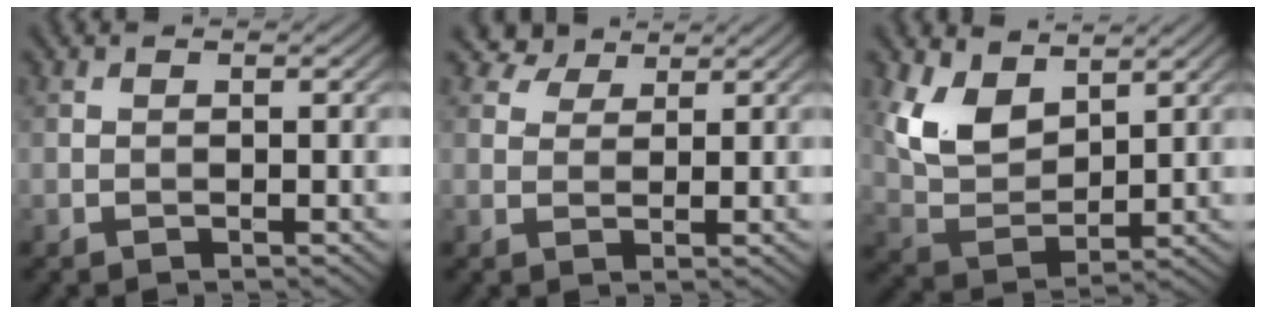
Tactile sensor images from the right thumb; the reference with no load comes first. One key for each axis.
{"total": 3.2, "fx": 2.5, "fy": 1.7, "fz": 1.2, "tx": -0.030, "ty": 0.006, "tz": 0.050}
{"total": 8.2, "fx": 4.5, "fy": 4.5, "fz": 5.2, "tx": -0.123, "ty": -0.004, "tz": 0.090}